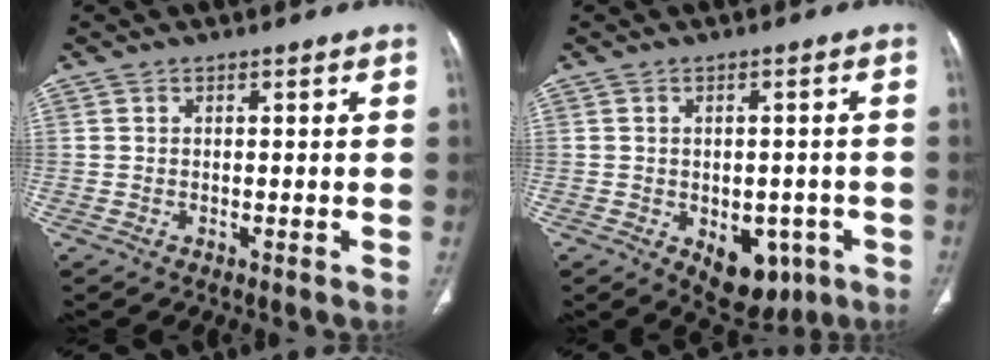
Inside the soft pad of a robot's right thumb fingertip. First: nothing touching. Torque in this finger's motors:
{"motor_torque": [1.56, 1.23, 0.54, -0.35, 0.03]}